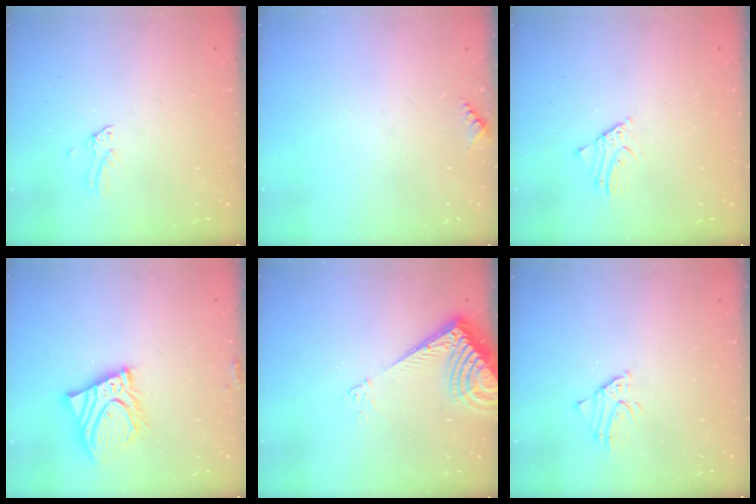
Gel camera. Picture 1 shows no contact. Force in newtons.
{"total": 5.1, "press": 4.8, "slide": 1.5}
{"total": 2.6, "press": 2.6, "slide": 0.2}
{"total": 12.3, "press": 12.0, "slide": 2.6}
{"total": 8.4, "press": 8.3, "slide": 1.0}
{"total": 2.2, "press": 2.2, "slide": 0.2}